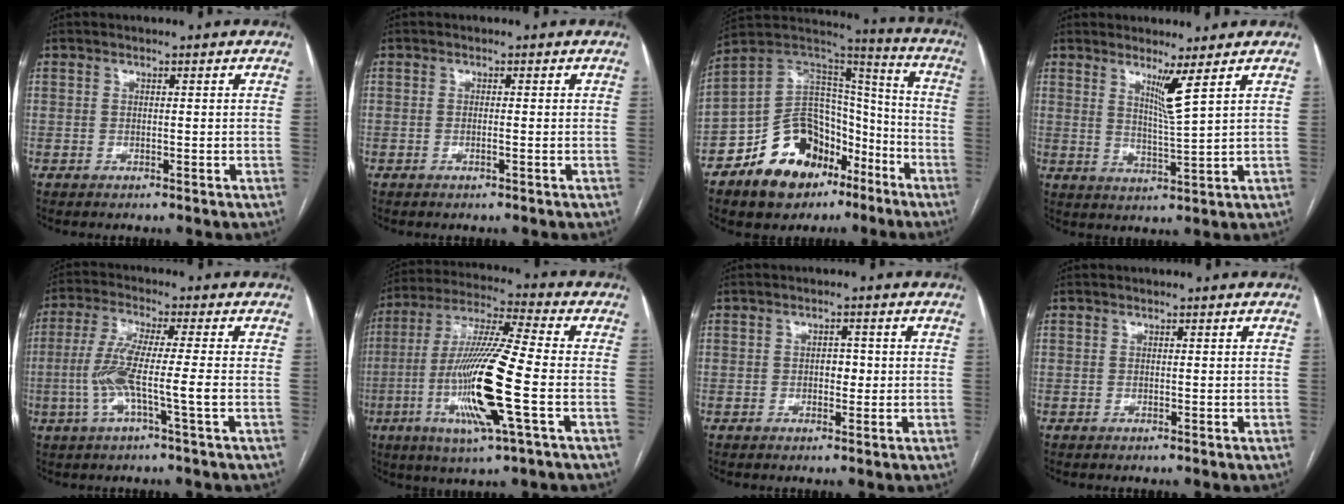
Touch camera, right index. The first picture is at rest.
{"total": 0.8, "force": [-0.3, 0.0, 0.7], "torque": [-0.016, -0.001, -0.004]}
{"total": 19.0, "force": [-10.4, 12.2, 10.2], "torque": [-0.167, 0.065, -0.167]}
{"total": 4.5, "force": [2.6, -1.2, 3.5], "torque": [-0.062, -0.024, 0.049]}
{"total": 8.4, "force": [-2.0, -0.2, 8.2], "torque": [-0.169, 0.002, -0.041]}
{"total": 17.1, "force": [-4.3, 0.5, 16.6], "torque": [-0.337, -0.015, -0.084]}
{"total": 2.0, "force": [-0.1, 1.2, 1.6], "torque": [-0.020, 0.004, -0.003]}
{"total": 0.0}